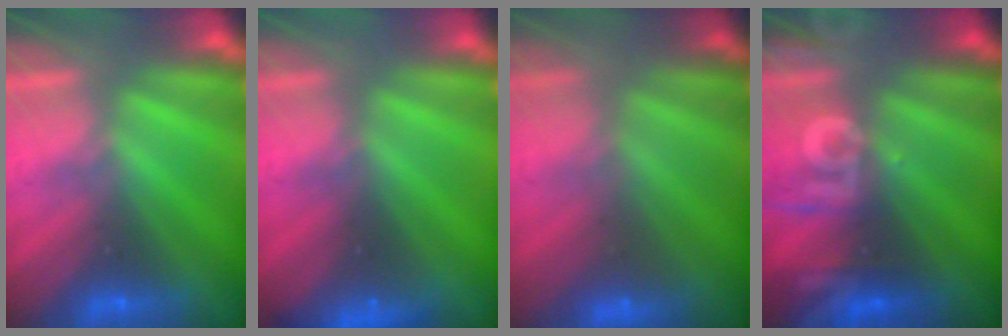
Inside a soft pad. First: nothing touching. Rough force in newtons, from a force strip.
{"total": 3.7}
{"total": 2.3}
{"total": 2.6}